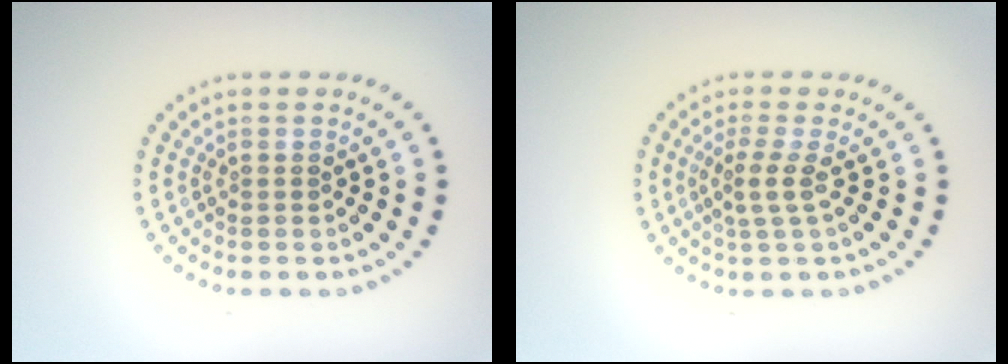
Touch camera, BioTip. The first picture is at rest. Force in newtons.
{"total": 2.0, "press": 1.4, "slide": 1.4}